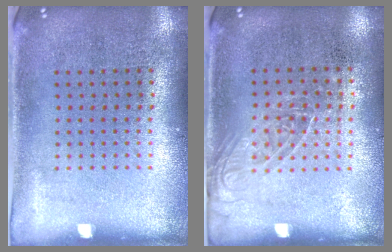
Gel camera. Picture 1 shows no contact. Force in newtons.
{"total": 1.2, "press": 1.1, "slide": 0.7}